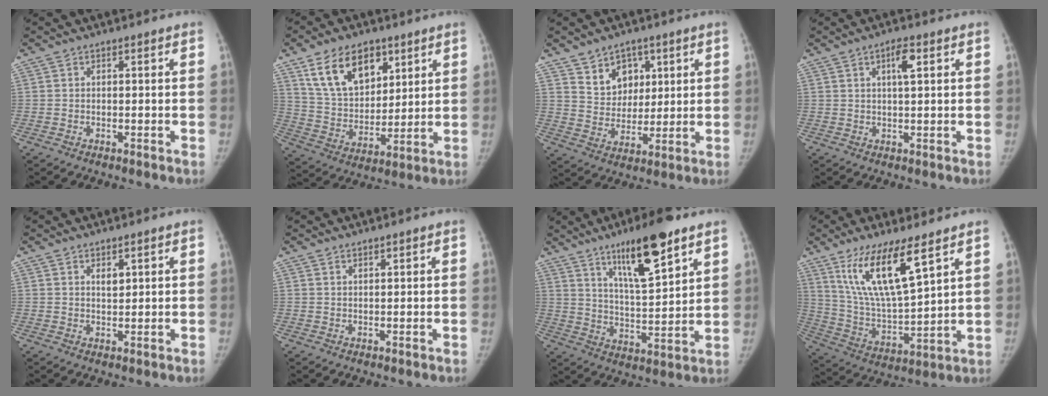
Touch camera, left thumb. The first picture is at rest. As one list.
[{"total": 15.3, "force": [8.3, 9.4, 8.8], "torque": [-0.117, -0.038, 0.163]}, {"total": 8.7, "force": [4.6, 6.7, 3.1], "torque": [-0.011, -0.028, 0.088]}, {"total": 3.7, "force": [1.5, 1.0, 3.3], "torque": [-0.054, -0.001, 0.026]}, {"total": 2.0, "force": [1.2, 0.9, 1.4], "torque": [-0.015, -0.010, 0.024]}, {"total": 1.0, "force": [0.9, 0.2, 0.3], "torque": [-0.002, -0.006, 0.016]}, {"total": 15.5, "force": [9.4, 3.5, 11.8], "torque": [-0.179, -0.052, 0.162]}, {"total": 16.2, "force": [9.3, 4.1, 12.6], "torque": [-0.229, -0.051, 0.191]}]